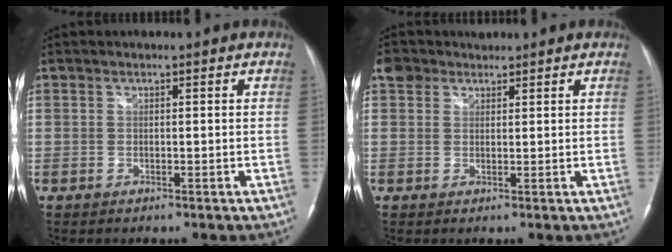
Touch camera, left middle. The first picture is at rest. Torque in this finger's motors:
{"motor_torque": [0.01, 0.01, -0.02, 0.00]}